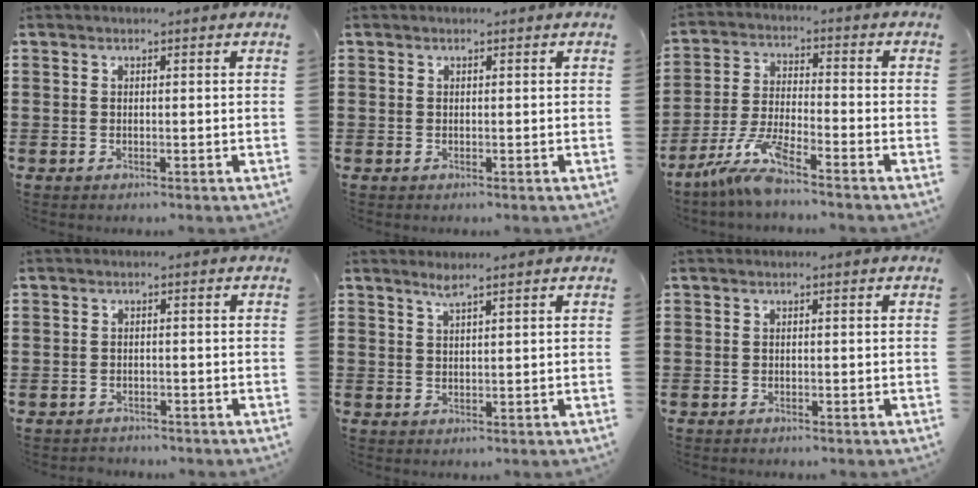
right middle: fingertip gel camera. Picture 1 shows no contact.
{"total": 0.0}
{"total": 7.3, "force": [-6.0, 0.3, 4.2], "torque": [-0.101, -0.015, -0.120]}
{"total": 1.6, "force": [-1.5, 0.5, -0.3], "torque": [0.002, 0.002, -0.036]}
{"total": 1.6, "force": [1.4, 0.0, 0.9], "torque": [-0.019, 0.000, 0.024]}
{"total": 0.6, "force": [-0.5, 0.2, -0.1], "torque": [0.001, 0.002, -0.013]}